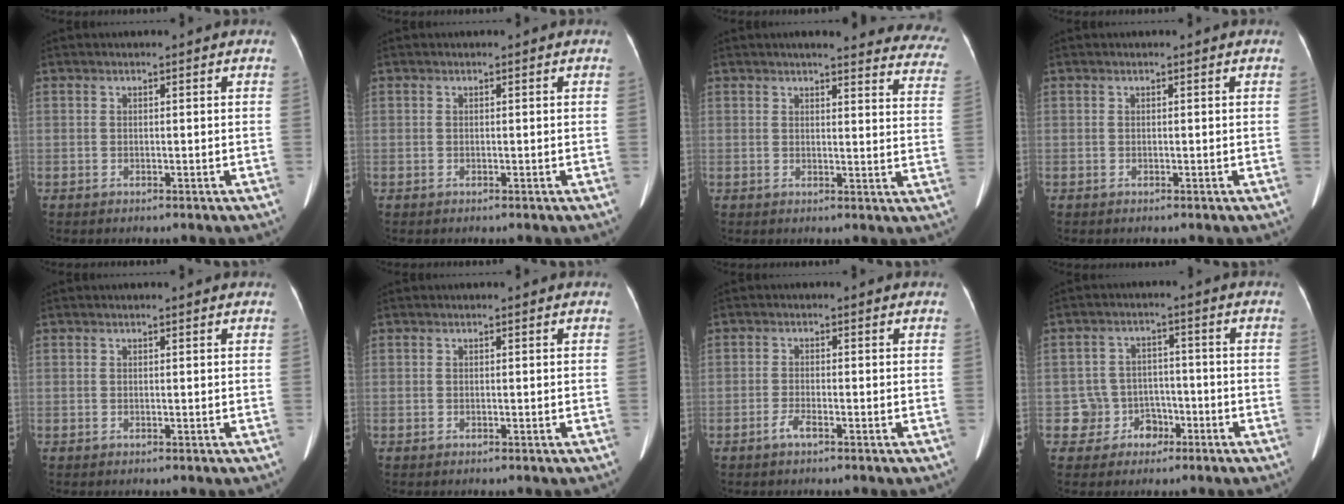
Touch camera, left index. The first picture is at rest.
{"total": 0.0}
{"total": 21.8, "force": [20.2, 3.3, 7.6], "torque": [-0.069, -0.069, 0.204]}
{"total": 0.0}
{"total": 1.0, "force": [0.9, 0.0, 0.4], "torque": [-0.010, 0.009, 0.011]}
{"total": 0.0}
{"total": 1.7, "force": [-1.1, 0.1, 1.2], "torque": [-0.028, -0.001, -0.024]}
{"total": 5.1, "force": [-2.3, 4.6, -0.4], "torque": [0.022, 0.019, -0.032]}